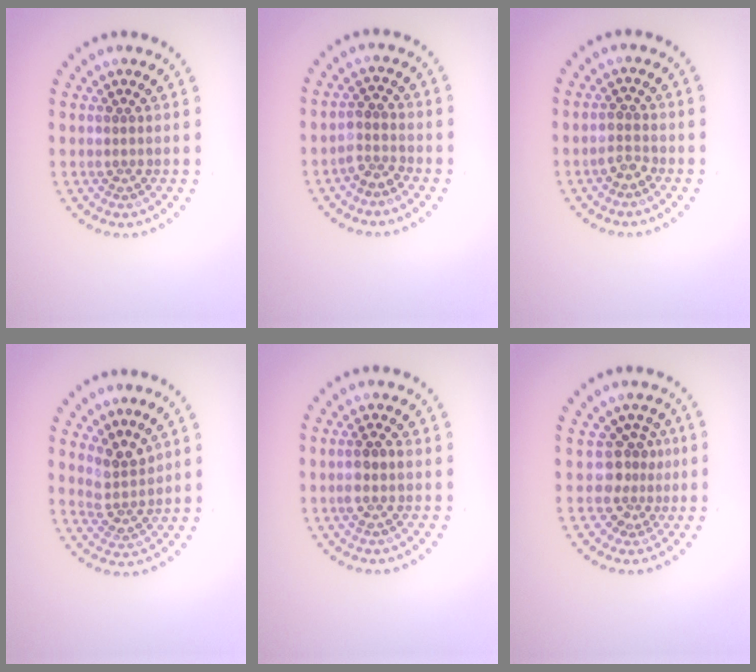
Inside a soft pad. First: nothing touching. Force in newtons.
{"total": 1.8, "press": 1.4, "slide": 1.1}
{"total": 1.5, "press": 1.4, "slide": 0.7}
{"total": 2.9, "press": 2.1, "slide": 2.0}
{"total": 1.8, "press": 1.7, "slide": 0.5}
{"total": 2.7, "press": 2.1, "slide": 1.8}